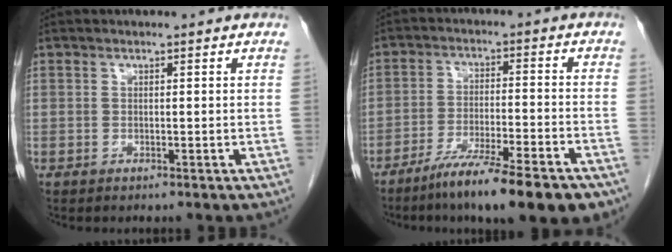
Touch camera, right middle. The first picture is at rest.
{"total": 15.5, "force": [-11.4, 1.8, 10.4], "torque": [-0.133, -0.023, -0.177]}